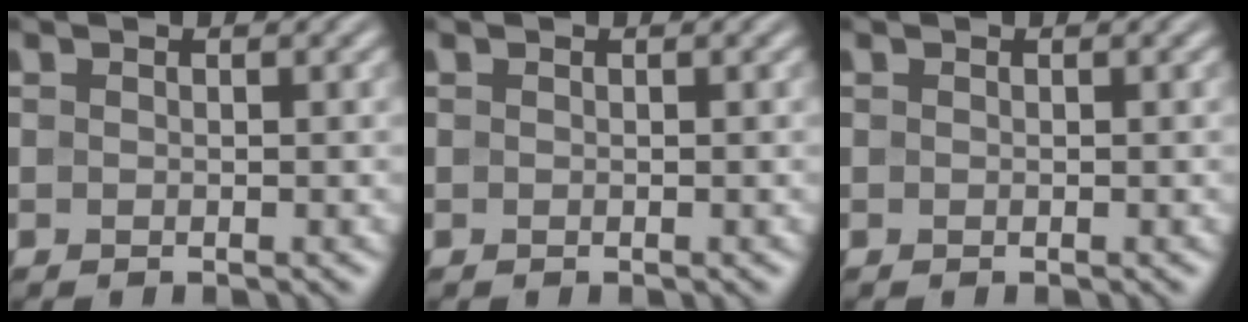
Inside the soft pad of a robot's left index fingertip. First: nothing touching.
{"total": 0.0}
{"total": 0.0}